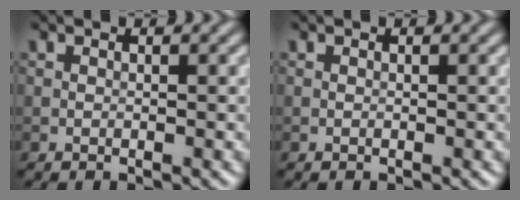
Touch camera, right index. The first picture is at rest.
{"total": 0.0}